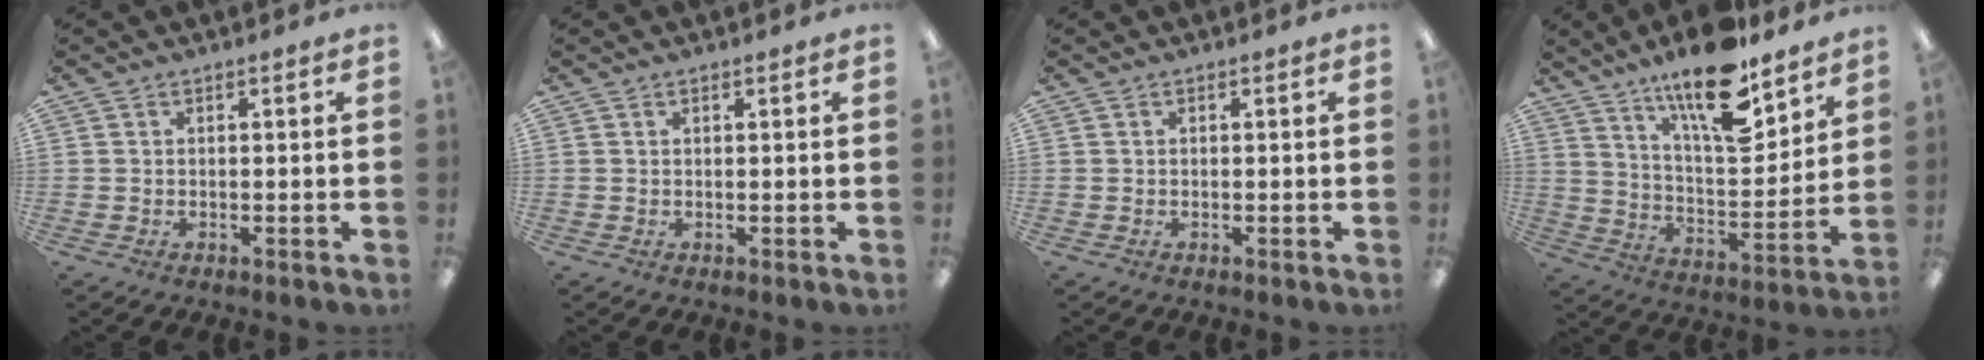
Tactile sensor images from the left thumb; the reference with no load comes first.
{"total": 0.0}
{"total": 0.0}
{"total": 17.7, "force": [12.8, 5.6, 10.8], "torque": [-0.176, -0.081, 0.212]}